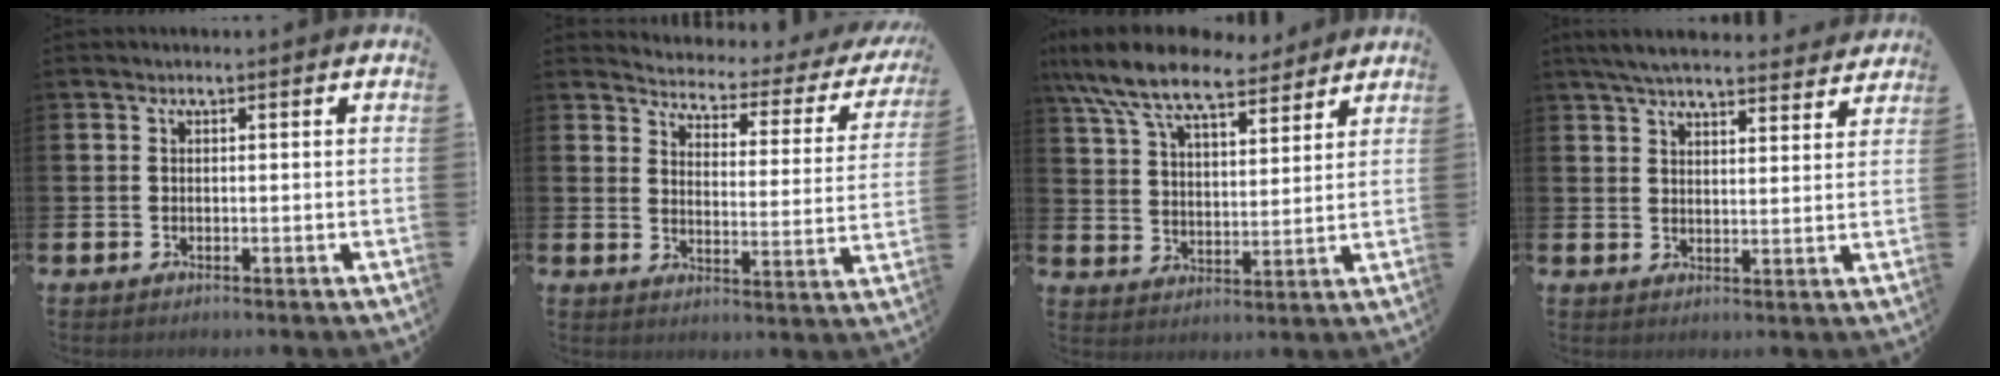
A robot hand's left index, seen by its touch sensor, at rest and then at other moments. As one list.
[{"total": 3.1, "force": [2.8, 1.1, 0.8], "torque": [-0.037, -0.029, 0.037]}, {"total": 10.0, "force": [8.7, 2.9, 4.0], "torque": [-0.120, -0.038, 0.157]}, {"total": 6.0, "force": [5.7, 1.0, 1.6], "torque": [-0.046, -0.027, 0.102]}]